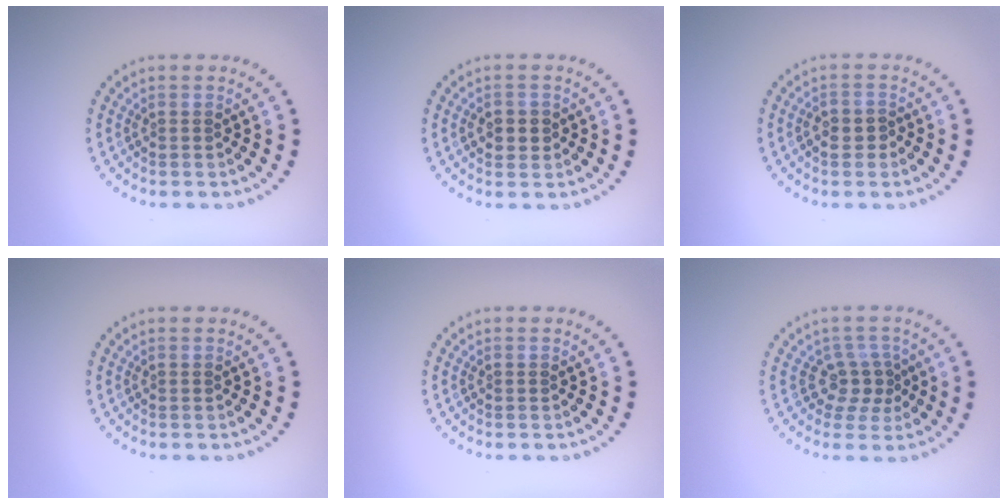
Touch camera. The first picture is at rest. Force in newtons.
{"total": 1.8, "press": 1.8, "slide": 0.3}
{"total": 1.3, "press": 1.2, "slide": 0.5}
{"total": 0.0}
{"total": 0.0}
{"total": 2.5, "press": 1.8, "slide": 1.7}